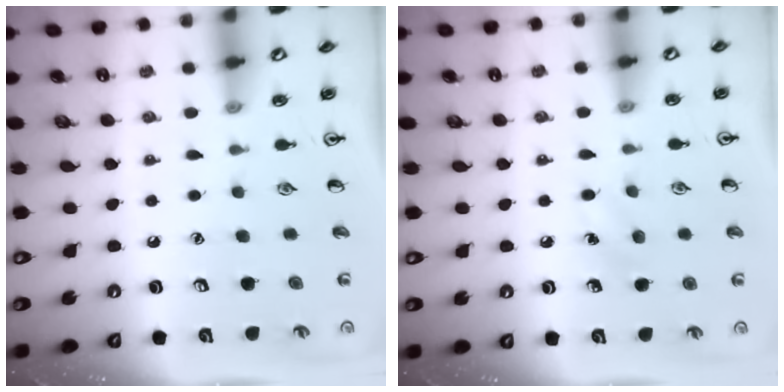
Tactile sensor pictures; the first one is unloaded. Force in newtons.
{"total": 5.9, "press": 5.7, "slide": 1.6}